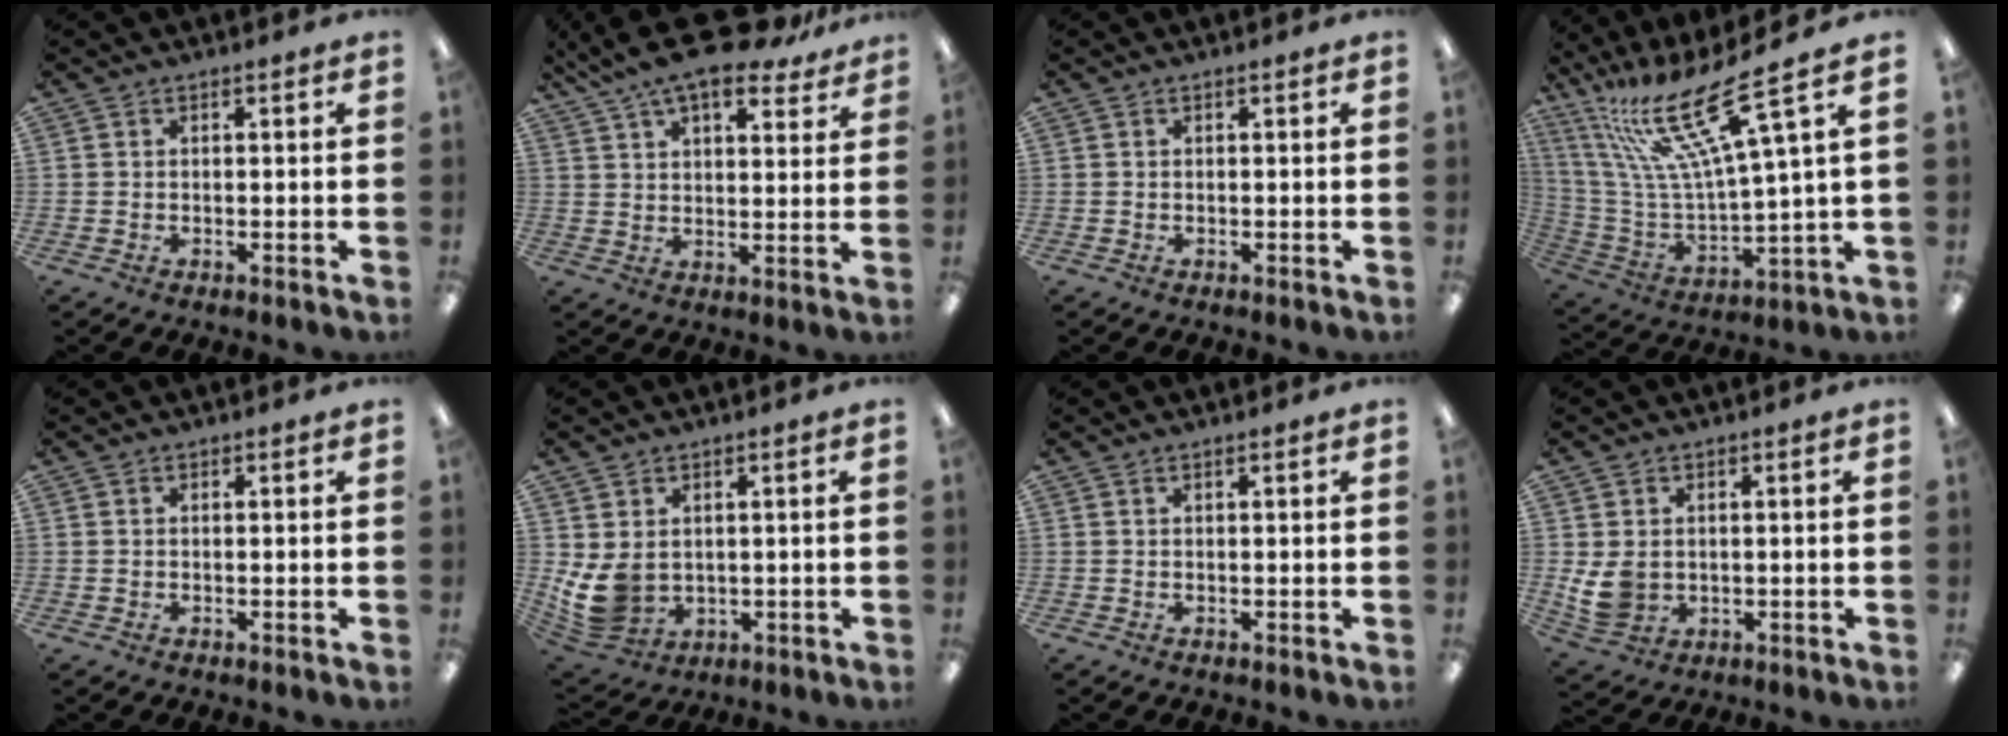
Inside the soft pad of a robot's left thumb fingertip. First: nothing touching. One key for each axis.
{"total": 13.9, "fx": 10.7, "fy": 4.0, "fz": 7.9, "tx": -0.137, "ty": -0.051, "tz": 0.187}
{"total": 0.0}
{"total": 21.8, "fx": 12.5, "fy": 4.4, "fz": 17.3, "tx": -0.362, "ty": -0.086, "tz": 0.199}
{"total": 0.0}
{"total": 8.5, "fx": 1.4, "fy": 6.5, "fz": 5.2, "tx": -0.136, "ty": -0.011, "tz": 0.033}
{"total": 0.5, "fx": 0.4, "fy": -0.1, "fz": 0.4, "tx": -0.007, "ty": 0.000, "tz": 0.006}
{"total": 6.5, "fx": 1.0, "fy": 5.3, "fz": 3.5, "tx": -0.078, "ty": 0.000, "tz": 0.022}